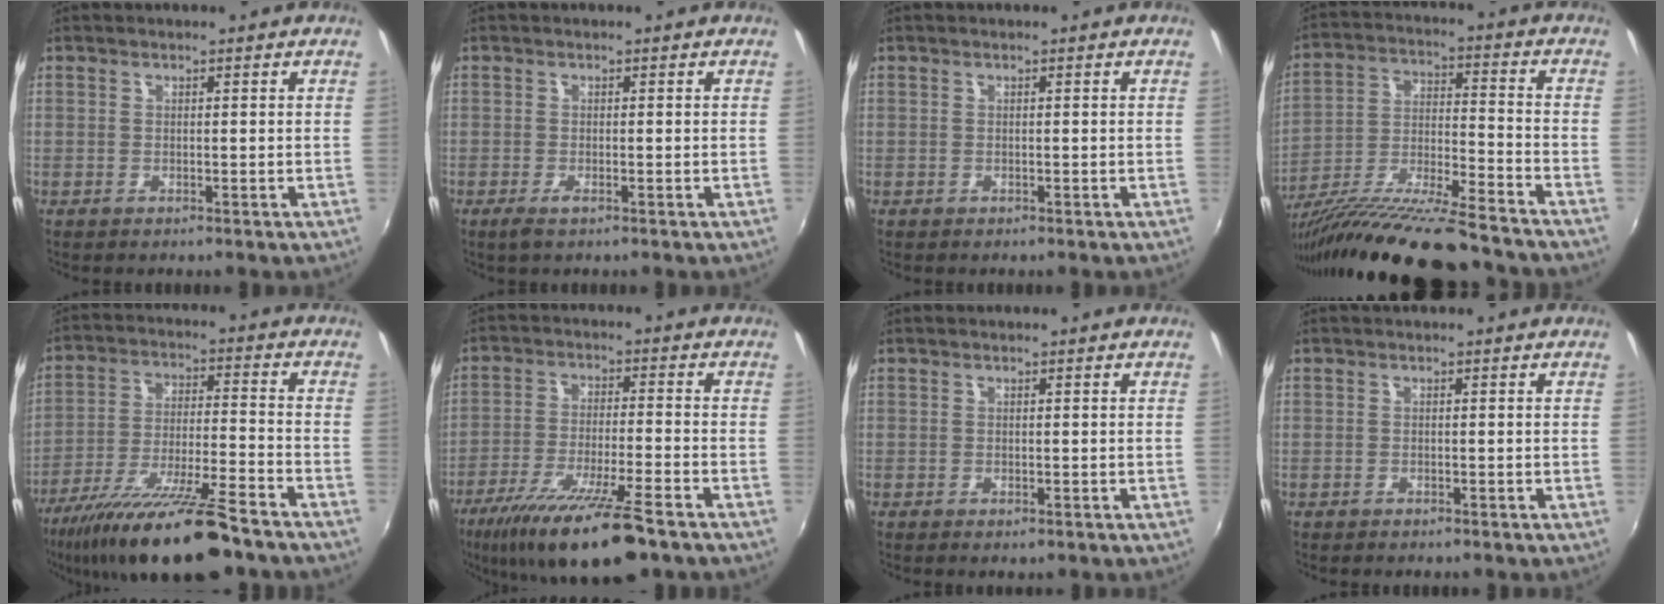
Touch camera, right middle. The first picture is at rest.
{"total": 1.9, "force": [-1.1, 0.4, 1.5], "torque": [-0.030, -0.008, -0.020]}
{"total": 0.0}
{"total": 20.5, "force": [-17.2, 1.3, 11.0], "torque": [-0.202, -0.047, -0.286]}
{"total": 19.5, "force": [-15.3, 2.2, 12.0], "torque": [-0.233, -0.045, -0.257]}
{"total": 16.2, "force": [-11.4, 2.0, 11.4], "torque": [-0.223, -0.048, -0.195]}
{"total": 0.7, "force": [-0.3, 0.4, 0.4], "torque": [-0.008, -0.004, -0.006]}
{"total": 0.8, "force": [-0.7, 0.4, 0.2], "torque": [-0.008, -0.002, -0.012]}